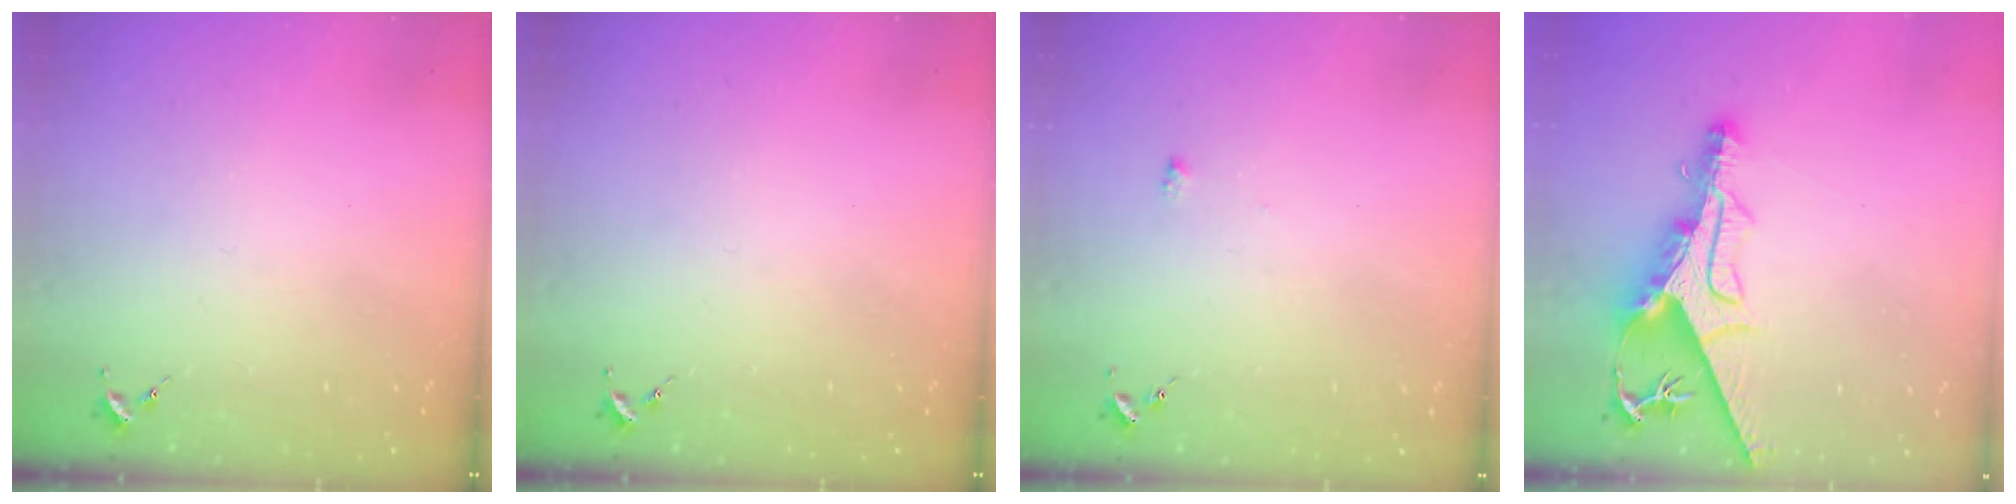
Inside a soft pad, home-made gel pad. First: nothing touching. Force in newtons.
{"total": 0.0}
{"total": 3.8, "press": 3.8, "slide": 0.5}
{"total": 13.9, "press": 13.8, "slide": 1.4}